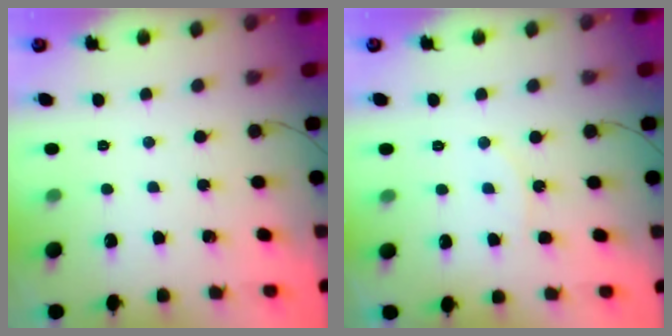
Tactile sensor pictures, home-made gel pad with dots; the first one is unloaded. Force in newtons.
{"total": 6.0, "press": 6.0, "slide": 0.4}